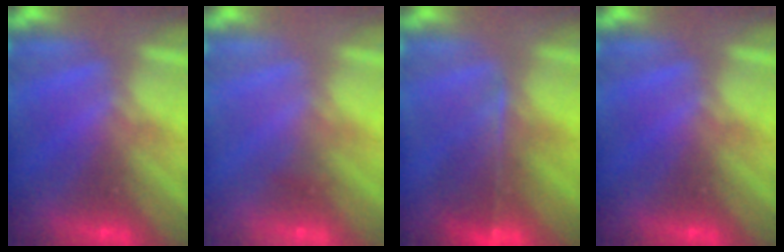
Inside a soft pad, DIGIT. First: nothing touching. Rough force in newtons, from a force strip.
{"total": 1.9}
{"total": 7.1}
{"total": 0.0}